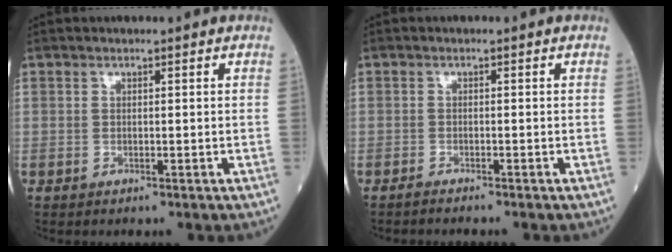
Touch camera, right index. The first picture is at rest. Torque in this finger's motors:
{"motor_torque": [-0.14, -0.17, 0.05, -0.02]}